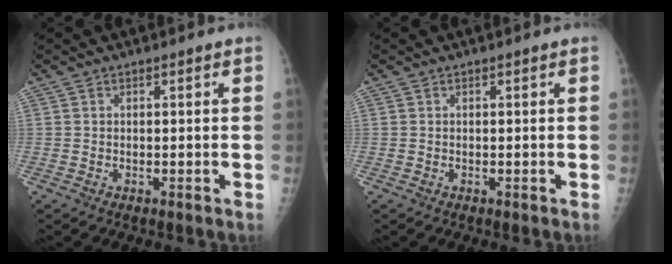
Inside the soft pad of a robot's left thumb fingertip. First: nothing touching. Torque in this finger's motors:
{"motor_torque": [0.05, 0.03, -0.04, 0.00, 0.00]}